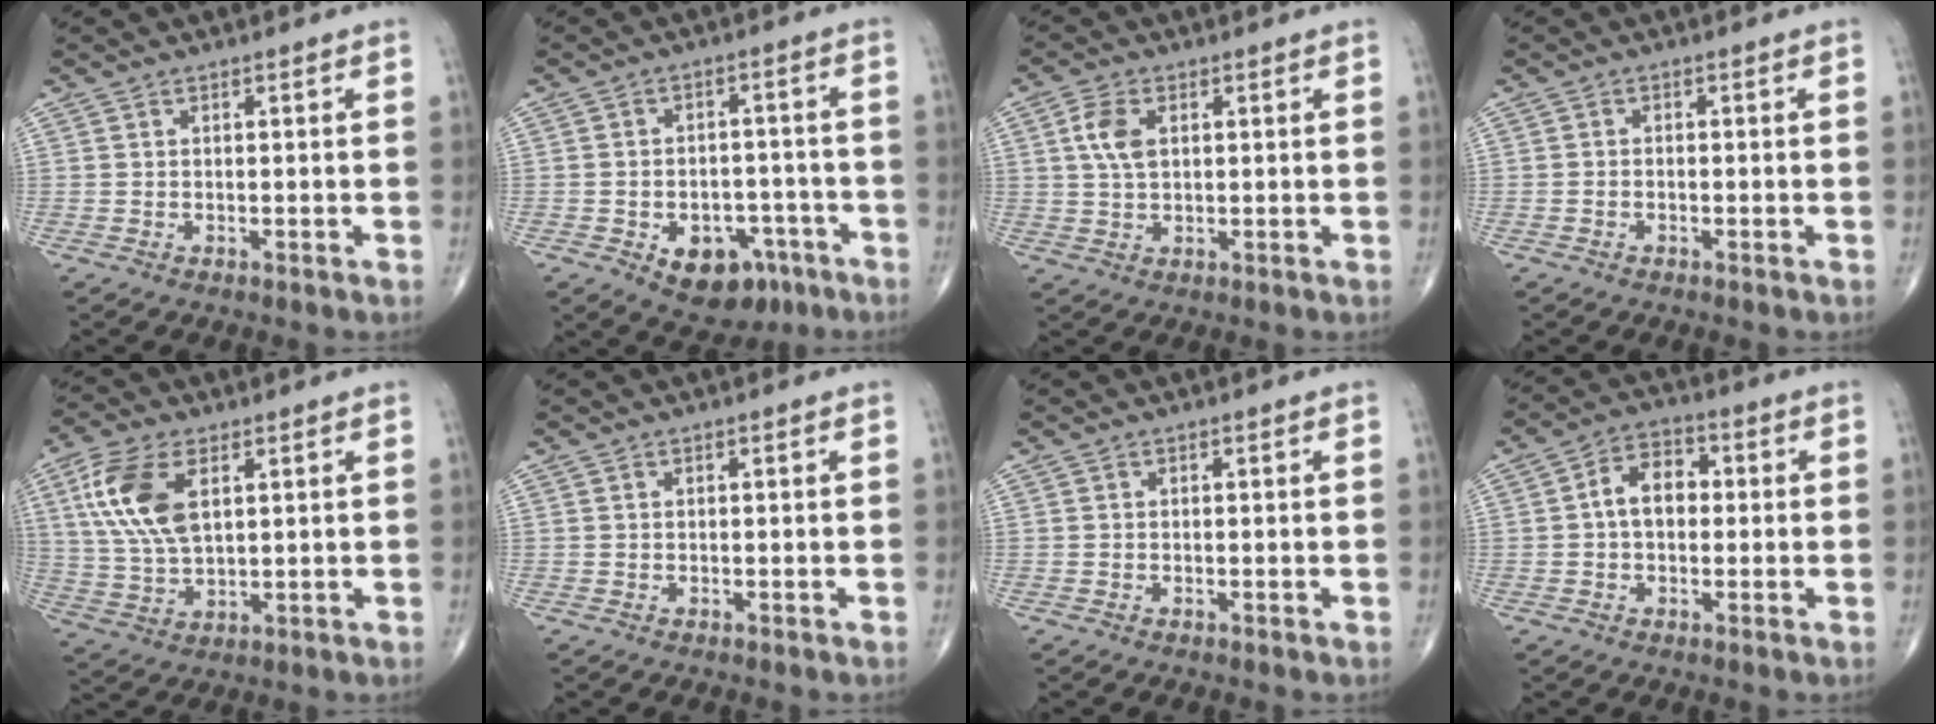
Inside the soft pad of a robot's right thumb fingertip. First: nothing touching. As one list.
[{"total": 11.2, "force": [-5.3, 7.5, 6.4], "torque": [-0.059, 0.037, -0.064]}, {"total": 5.4, "force": [1.4, 3.1, 4.1], "torque": [-0.088, 0.001, 0.025]}, {"total": 0.7, "force": [-0.4, 0.4, 0.4], "torque": [-0.008, 0.005, -0.008]}, {"total": 12.8, "force": [4.1, 6.6, 10.1], "torque": [-0.215, -0.006, 0.083]}, {"total": 0.0}, {"total": 0.0}, {"total": 7.3, "force": [0.2, 5.1, 5.3], "torque": [-0.070, 0.023, -0.007]}]